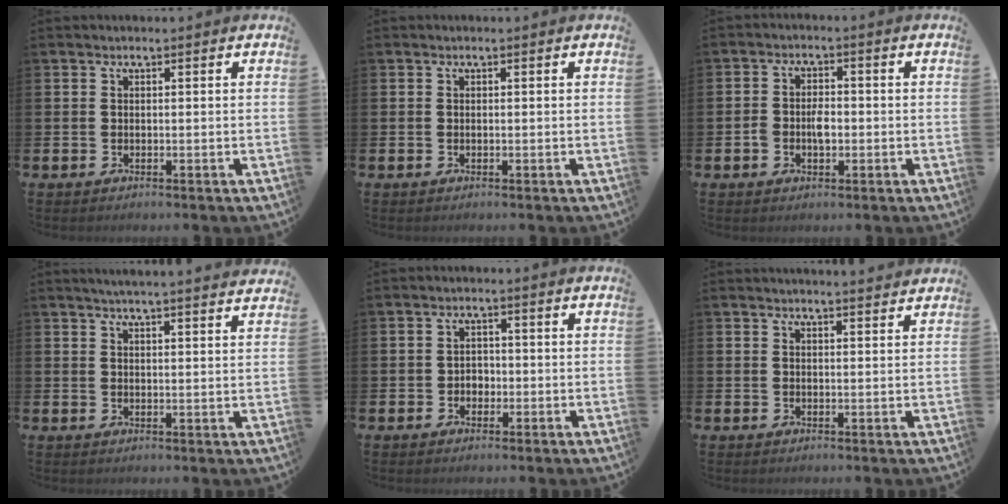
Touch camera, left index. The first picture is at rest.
{"total": 0.0}
{"total": 3.3, "force": [-0.7, 2.1, 2.5], "torque": [-0.031, 0.000, -0.017]}
{"total": 3.9, "force": [3.8, -0.7, 0.7], "torque": [-0.021, -0.019, 0.068]}
{"total": 1.9, "force": [-0.6, 1.7, 0.7], "torque": [-0.002, -0.001, -0.018]}
{"total": 2.1, "force": [2.1, -0.1, 0.0], "torque": [-0.002, -0.010, 0.037]}